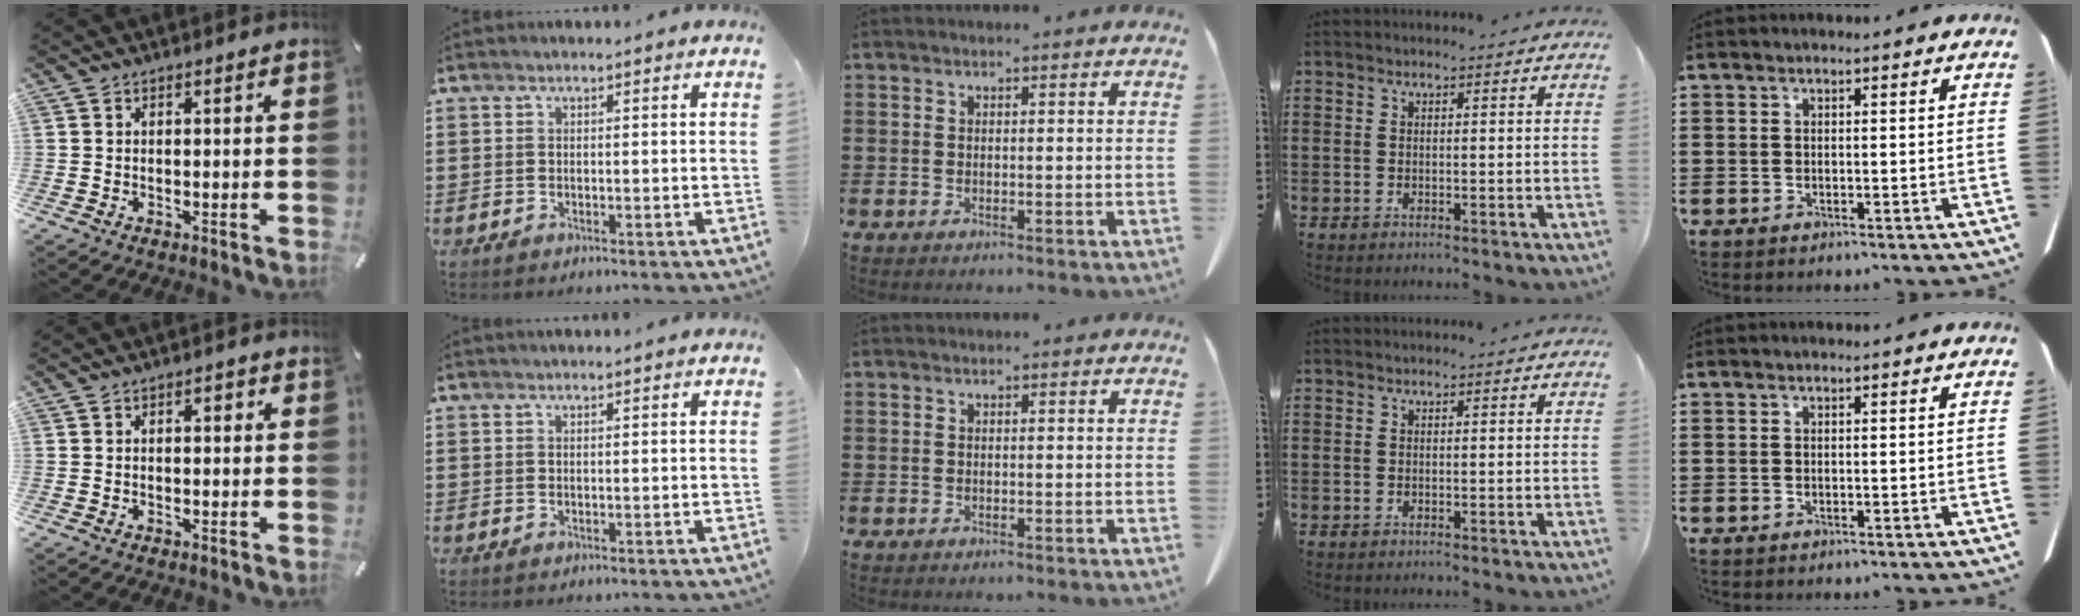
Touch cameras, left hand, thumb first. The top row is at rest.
{"thumb": {"total": 1.1, "force": [-0.4, 0.7, 0.7], "torque": [-0.016, 0.004, -0.009]}}